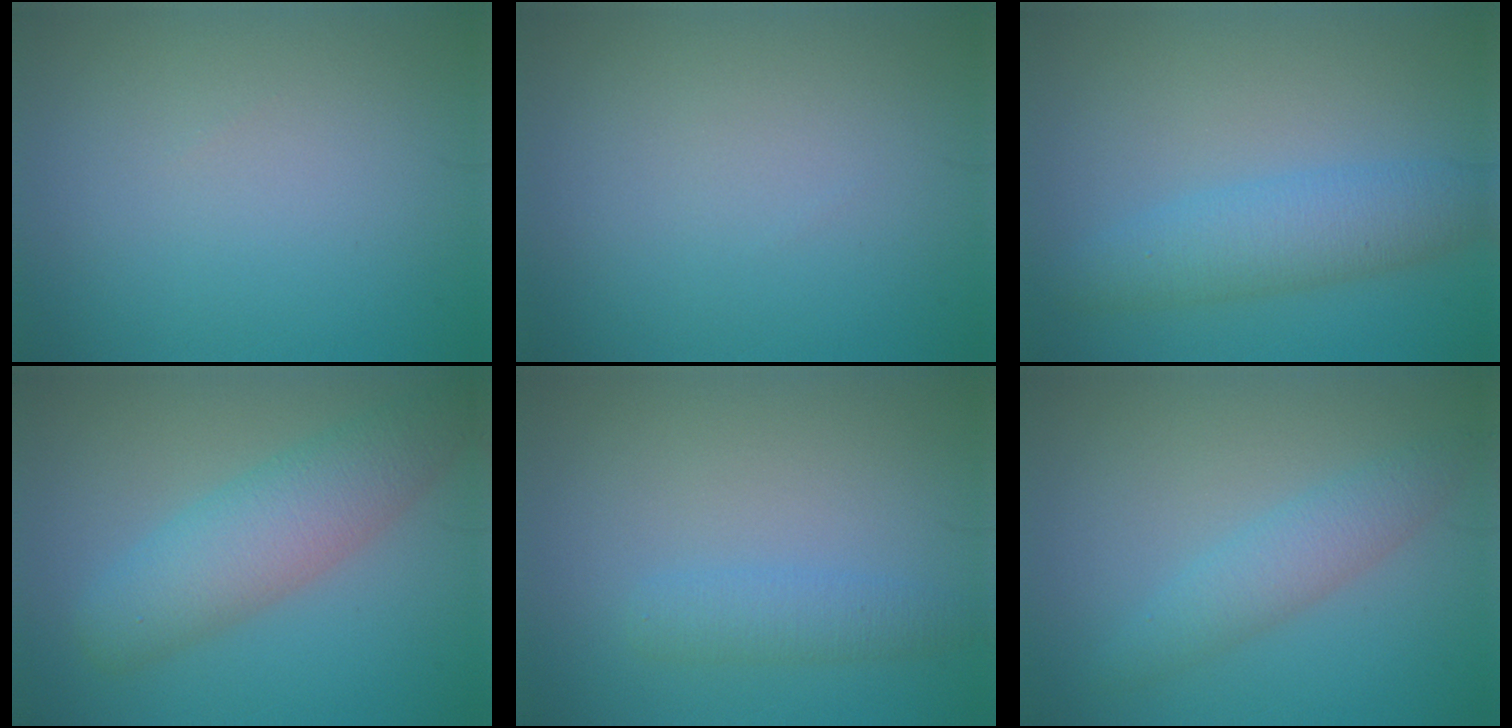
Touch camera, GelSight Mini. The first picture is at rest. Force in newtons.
{"total": 0.0}
{"total": 4.2, "press": 4.2, "slide": 0.1}
{"total": 5.6, "press": 5.6, "slide": 0.3}
{"total": 2.2, "press": 2.2, "slide": 0.1}
{"total": 2.8, "press": 2.8, "slide": 0.0}